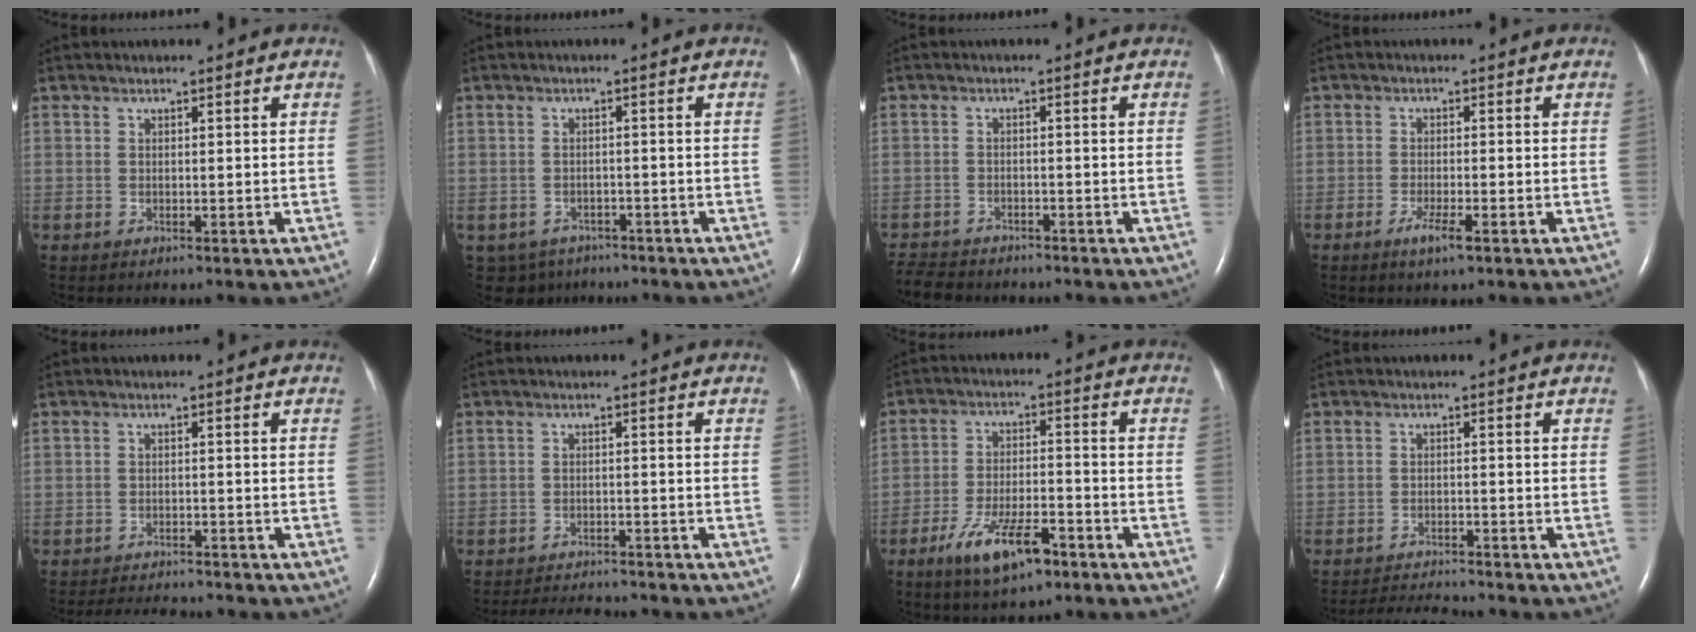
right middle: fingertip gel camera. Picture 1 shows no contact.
{"total": 5.6, "force": [-4.1, 3.8, 0.4], "torque": [-0.006, 0.006, -0.054]}
{"total": 7.1, "force": [-6.5, 2.1, 1.9], "torque": [-0.035, -0.009, -0.102]}
{"total": 3.0, "force": [-1.8, 0.2, 2.5], "torque": [-0.052, -0.007, -0.033]}
{"total": 6.7, "force": [-6.4, 1.0, 1.7], "torque": [-0.027, -0.009, -0.092]}
{"total": 6.7, "force": [-6.5, 1.1, 1.5], "torque": [-0.025, -0.006, -0.093]}
{"total": 9.8, "force": [-6.1, 2.8, 7.2], "torque": [-0.139, -0.008, -0.103]}
{"total": 5.3, "force": [-5.2, -0.2, 0.9], "torque": [-0.017, -0.015, -0.086]}